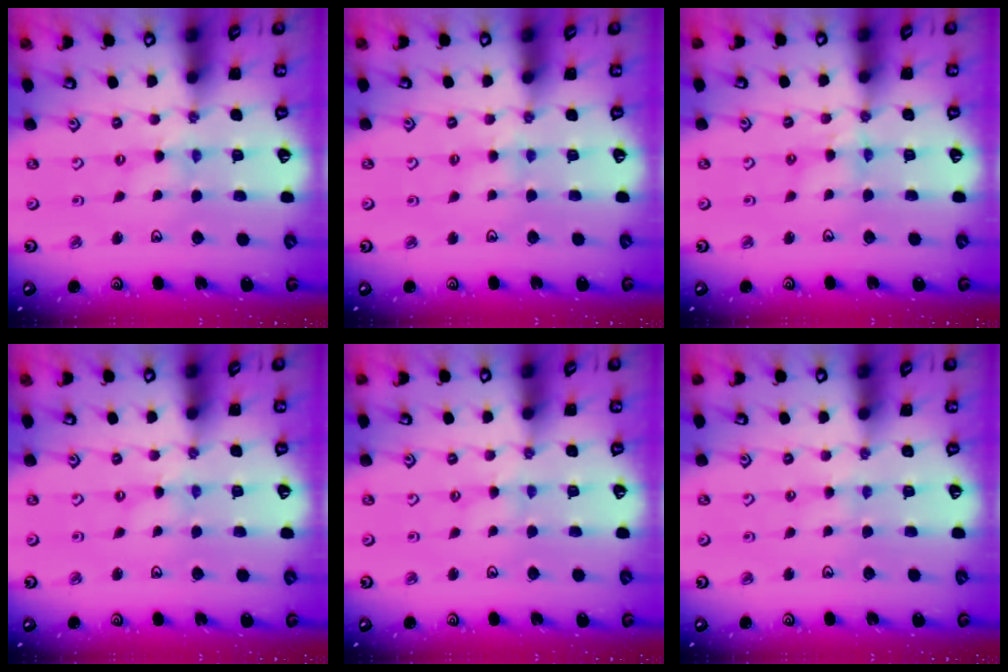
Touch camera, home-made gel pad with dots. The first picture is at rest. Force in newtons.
{"total": 3.0, "press": 2.9, "slide": 0.4}
{"total": 4.7, "press": 4.7, "slide": 0.5}
{"total": 0.0}
{"total": 1.8, "press": 1.8, "slide": 0.2}
{"total": 2.1, "press": 2.1, "slide": 0.4}